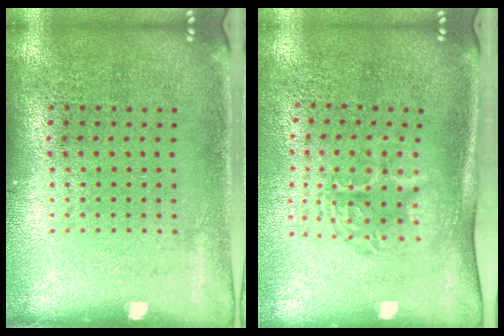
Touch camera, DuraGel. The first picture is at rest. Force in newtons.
{"total": 1.7, "press": 1.3, "slide": 1.1}